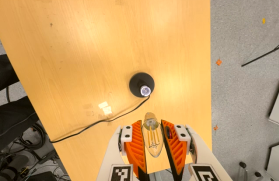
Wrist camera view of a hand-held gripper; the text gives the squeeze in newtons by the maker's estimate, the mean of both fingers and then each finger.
{"total": 8.5, "left": 7.3, "right": 9.6}